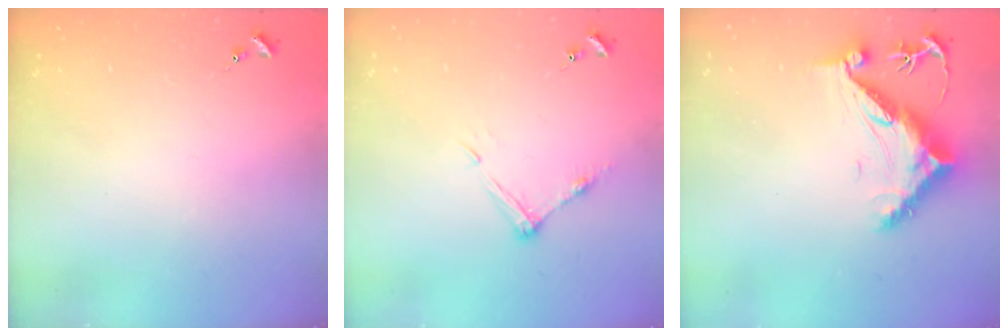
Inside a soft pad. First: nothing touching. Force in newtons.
{"total": 6.8, "press": 6.7, "slide": 0.4}
{"total": 14.3, "press": 14.3, "slide": 0.8}